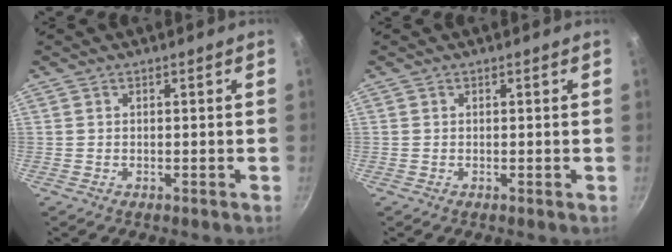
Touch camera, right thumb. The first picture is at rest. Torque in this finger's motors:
{"motor_torque": [0.66, 0.51, 0.42, 0.05, -0.03]}